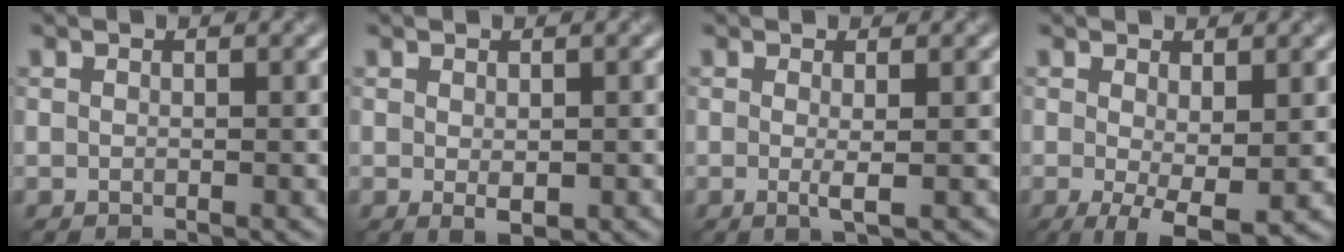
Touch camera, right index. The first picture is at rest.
{"total": 0.7, "force": [-0.3, 0.0, 0.6], "torque": [-0.015, -0.001, 0.010]}
{"total": 1.2, "force": [-0.5, -0.1, 1.1], "torque": [-0.028, -0.002, -0.003]}
{"total": 4.5, "force": [-1.0, 1.2, 4.2], "torque": [-0.082, -0.007, -0.006]}